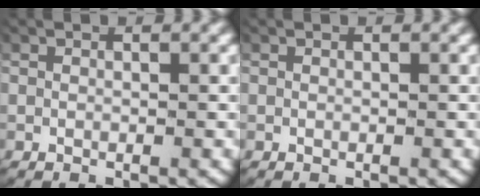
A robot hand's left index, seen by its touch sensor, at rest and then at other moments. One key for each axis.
{"total": 0.0}